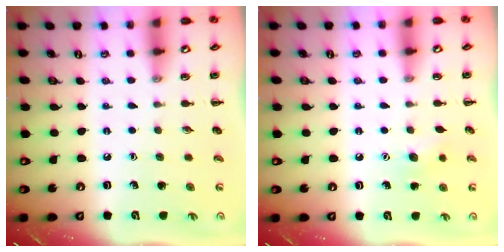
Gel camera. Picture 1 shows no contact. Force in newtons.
{"total": 6.5, "press": 6.3, "slide": 1.6}